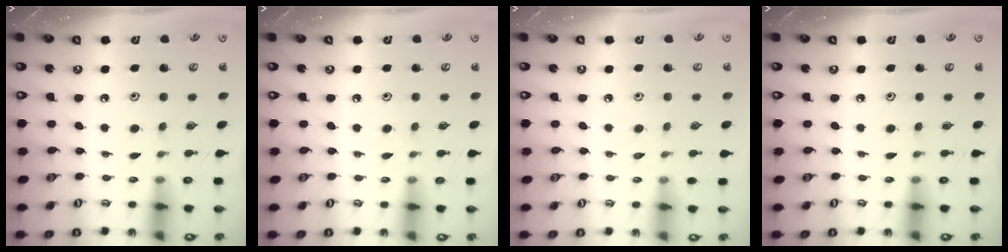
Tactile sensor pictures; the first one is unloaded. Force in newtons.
{"total": 2.7, "press": 2.7, "slide": 0.3}
{"total": 1.9, "press": 1.9, "slide": 0.4}
{"total": 0.0}